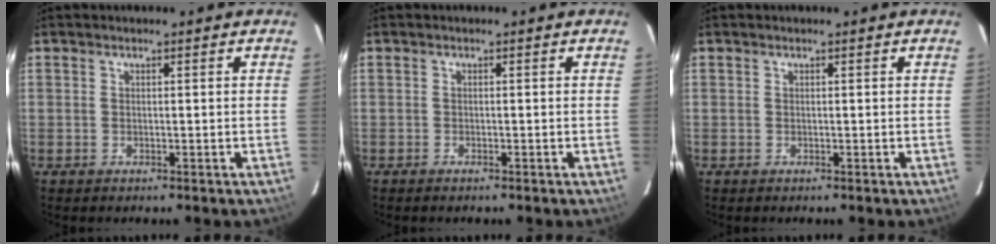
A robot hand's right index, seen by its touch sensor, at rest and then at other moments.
{"total": 0.7, "force": [-0.6, 0.2, 0.2], "torque": [-0.006, -0.001, -0.012]}
{"total": 0.0}